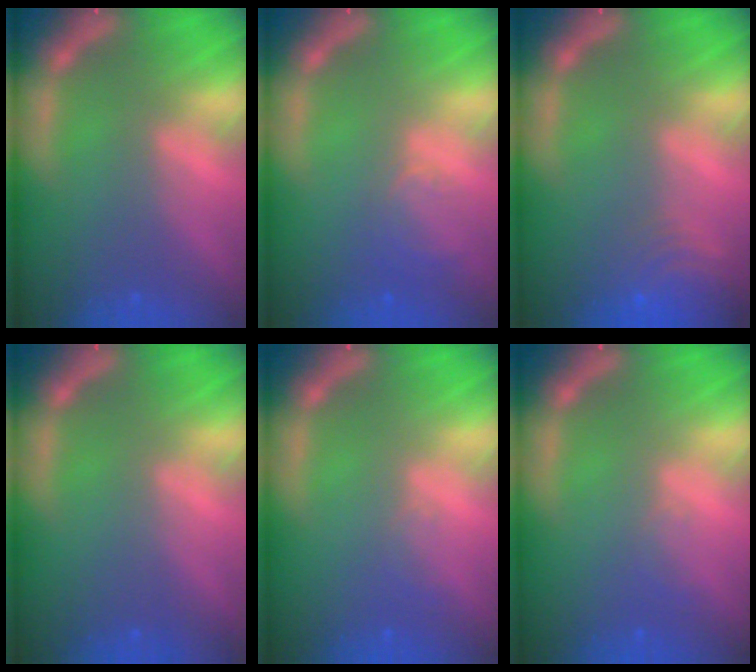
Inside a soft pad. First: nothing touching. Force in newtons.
{"total": 2.5}
{"total": 6.5}
{"total": 0.0}
{"total": 1.0}
{"total": 1.0}